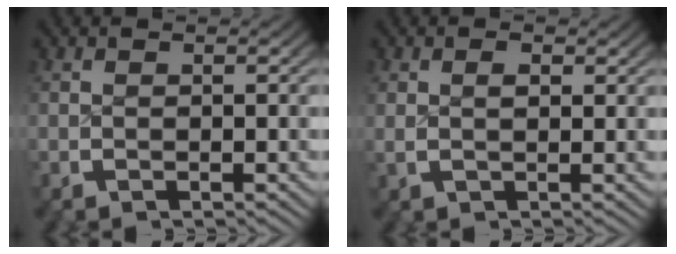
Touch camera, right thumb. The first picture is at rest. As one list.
[{"total": 1.0, "force": [0.6, 0.1, 0.8], "torque": [-0.011, 0.005, 0.008]}]